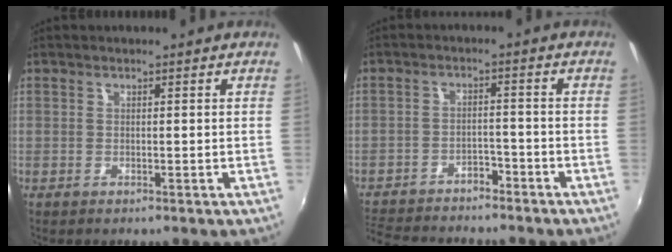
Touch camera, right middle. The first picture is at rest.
{"total": 10.9, "force": [-9.7, 3.4, 3.6], "torque": [-0.094, 0.004, -0.154]}